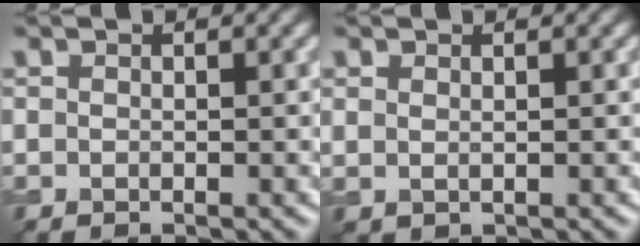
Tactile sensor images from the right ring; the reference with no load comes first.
{"total": 0.6, "force": [0.4, 0.2, 0.4], "torque": [-0.009, -0.002, 0.011]}